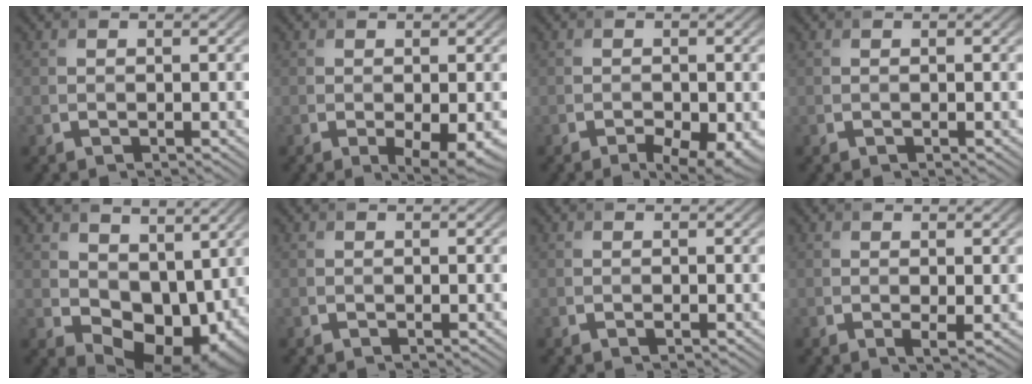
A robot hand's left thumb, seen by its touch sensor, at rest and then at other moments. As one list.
[{"total": 3.5, "force": [-1.2, 1.1, 3.1], "torque": [-0.051, -0.012, -0.012]}, {"total": 4.1, "force": [-2.2, 1.6, 3.1], "torque": [-0.045, -0.006, -0.023]}, {"total": 0.0}, {"total": 11.2, "force": [2.2, 7.7, 7.8], "torque": [-0.131, -0.030, 0.058]}, {"total": 0.0}, {"total": 0.0}, {"total": 1.0, "force": [0.2, 0.1, 0.9], "torque": [-0.017, -0.006, 0.002]}]